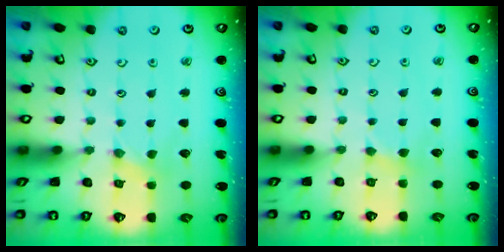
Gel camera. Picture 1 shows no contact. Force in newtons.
{"total": 2.3, "press": 2.3, "slide": 0.3}